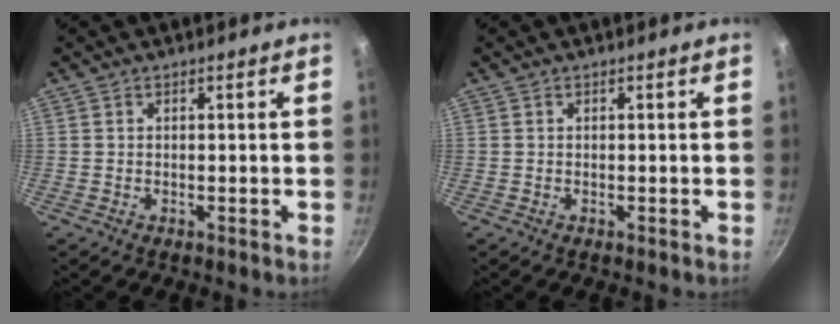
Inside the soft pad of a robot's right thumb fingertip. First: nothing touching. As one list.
[{"total": 0.0}]